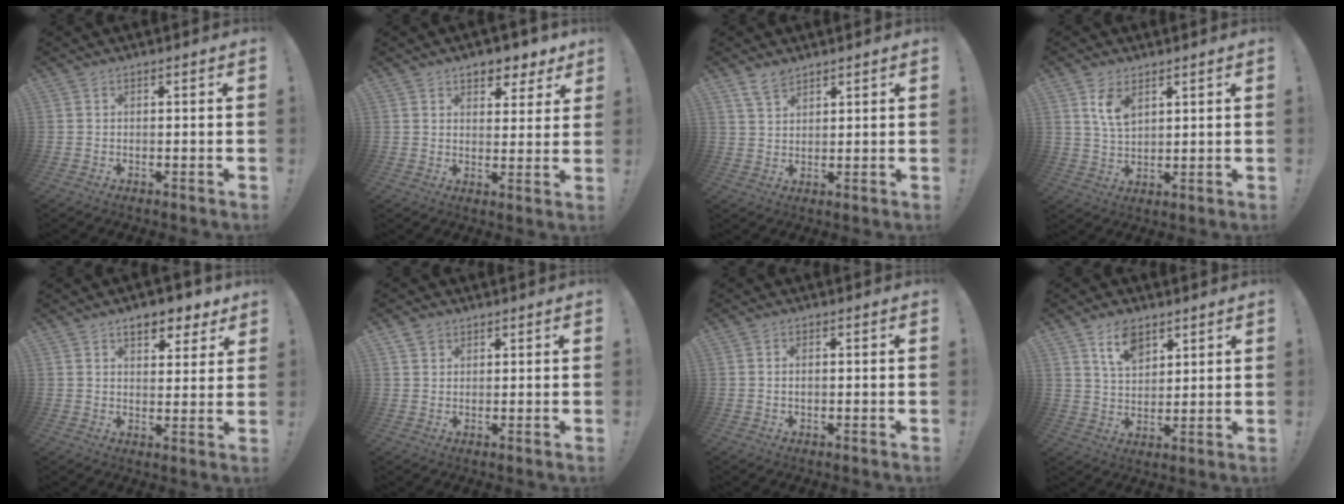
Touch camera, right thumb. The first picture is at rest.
{"total": 6.8, "force": [5.1, 3.9, 2.3], "torque": [-0.019, -0.038, 0.092]}
{"total": 5.0, "force": [3.9, 2.4, 2.0], "torque": [-0.034, -0.018, 0.073]}
{"total": 7.2, "force": [3.9, 4.0, 4.5], "torque": [-0.075, -0.016, 0.071]}
{"total": 8.0, "force": [5.5, 3.8, 4.4], "torque": [-0.053, -0.028, 0.097]}
{"total": 2.7, "force": [2.0, 1.7, 0.5], "torque": [-0.006, -0.008, 0.037]}
{"total": 1.1, "force": [0.2, 0.7, 0.8], "torque": [-0.018, 0.004, 0.003]}
{"total": 9.1, "force": [5.8, 5.0, 4.9], "torque": [-0.086, -0.021, 0.108]}